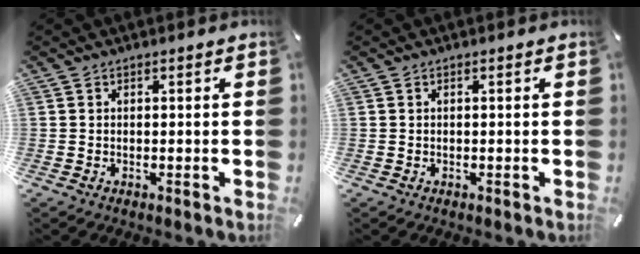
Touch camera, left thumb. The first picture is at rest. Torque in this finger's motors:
{"motor_torque": [-0.06, 0.26, -0.09, 0.01, 0.00]}